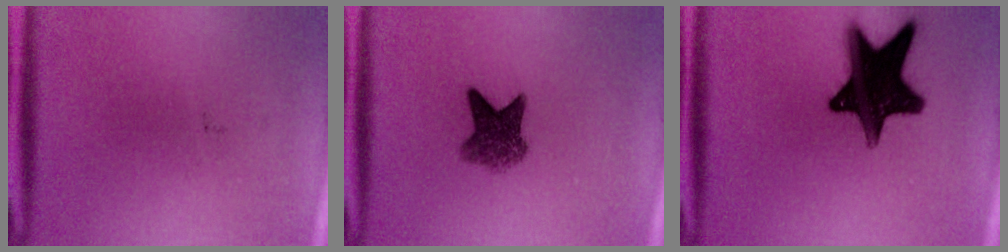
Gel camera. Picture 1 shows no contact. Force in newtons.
{"total": 5.5}
{"total": 18.4}